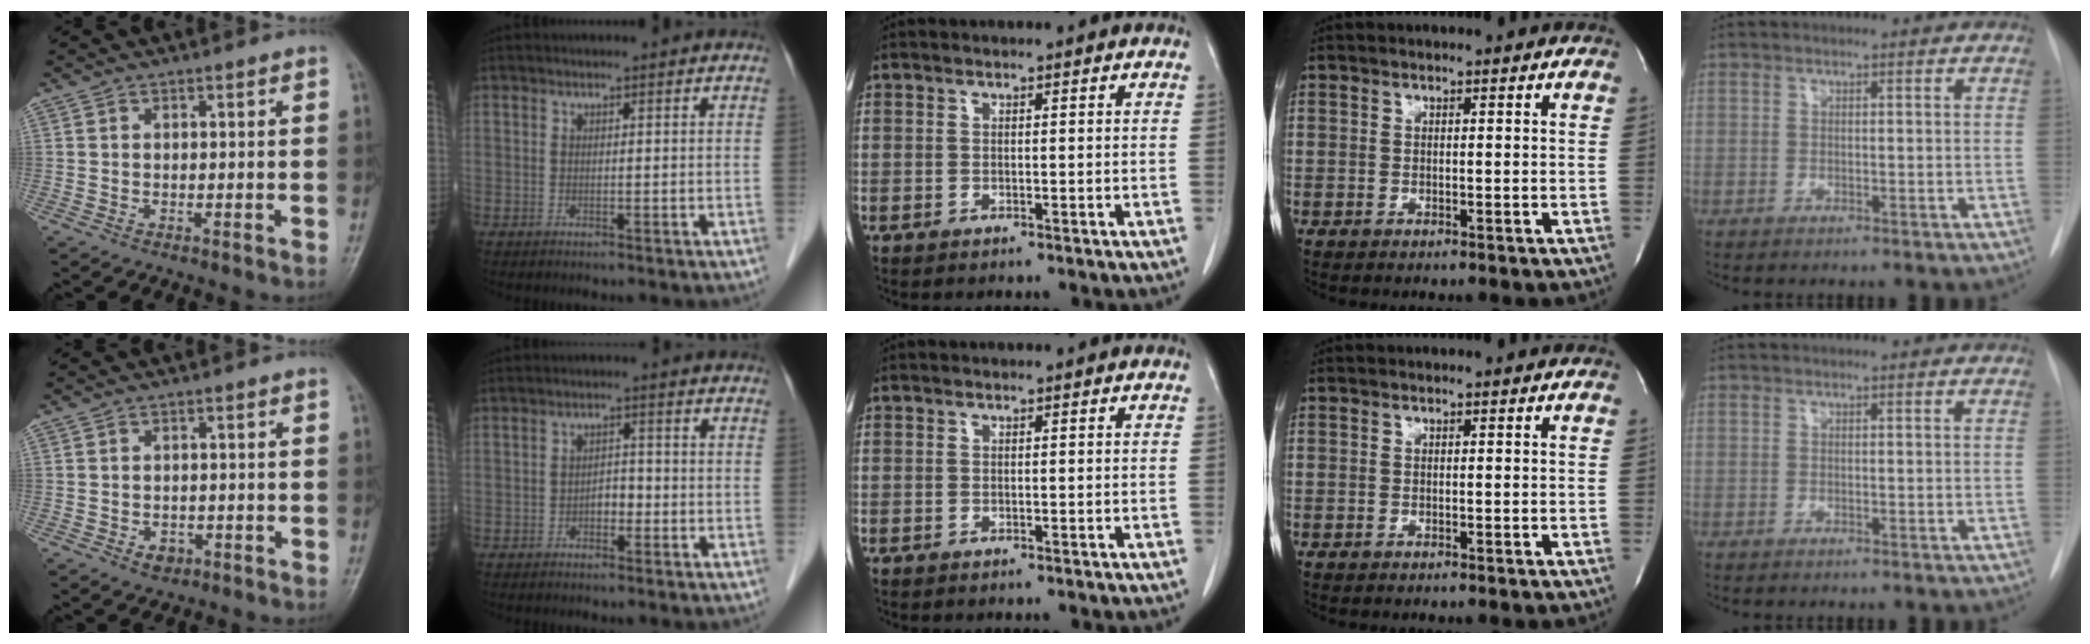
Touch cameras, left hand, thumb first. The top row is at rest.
{"thumb": {"total": 2.4, "force": [-1.1, 1.9, 1.0], "torque": [-0.003, 0.003, -0.012]}, "index": {"total": 2.3, "force": [-1.1, 1.3, 1.6], "torque": [-0.021, 0.007, -0.019]}}